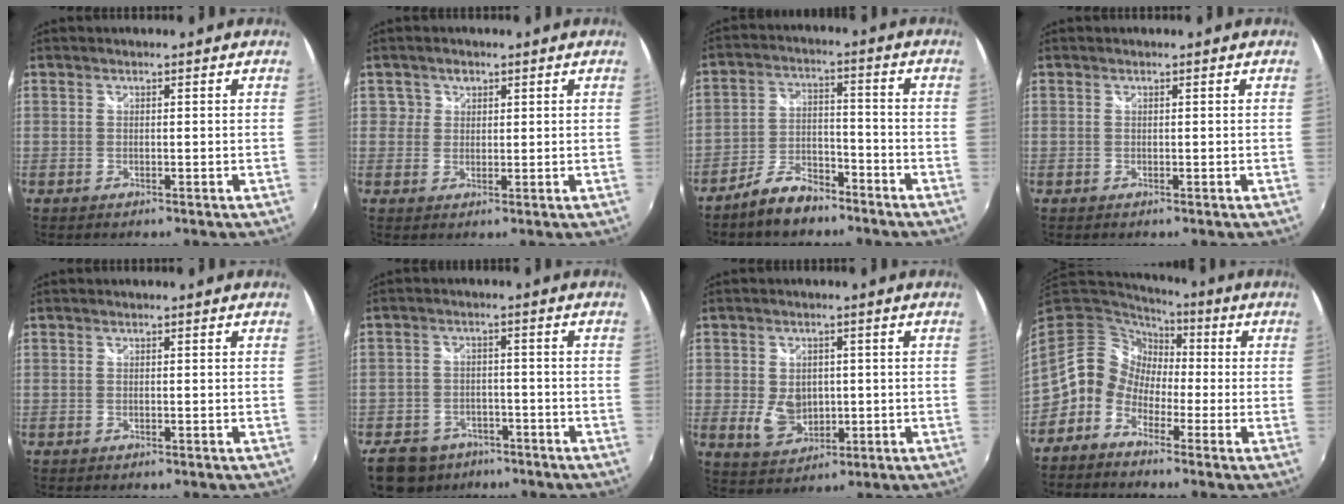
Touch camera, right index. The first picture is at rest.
{"total": 2.3, "force": [0.6, 2.2, 0.1], "torque": [0.002, 0.006, 0.006]}
{"total": 8.1, "force": [-6.4, 3.4, 3.6], "torque": [-0.085, 0.012, -0.111]}
{"total": 0.0}
{"total": 0.0}
{"total": 12.3, "force": [-8.4, 7.7, 4.7], "torque": [-0.134, 0.010, -0.120]}
{"total": 6.6, "force": [-0.4, 5.1, 4.3], "torque": [-0.086, -0.004, 0.002]}
{"total": 10.0, "force": [-2.4, 8.8, 4.3], "torque": [-0.083, 0.032, -0.067]}